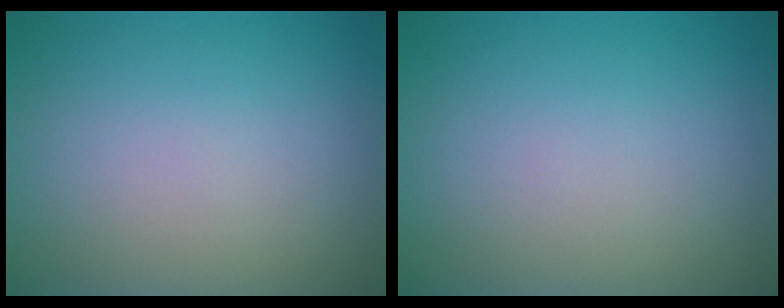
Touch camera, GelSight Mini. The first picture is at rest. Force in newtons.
{"total": 0.0}